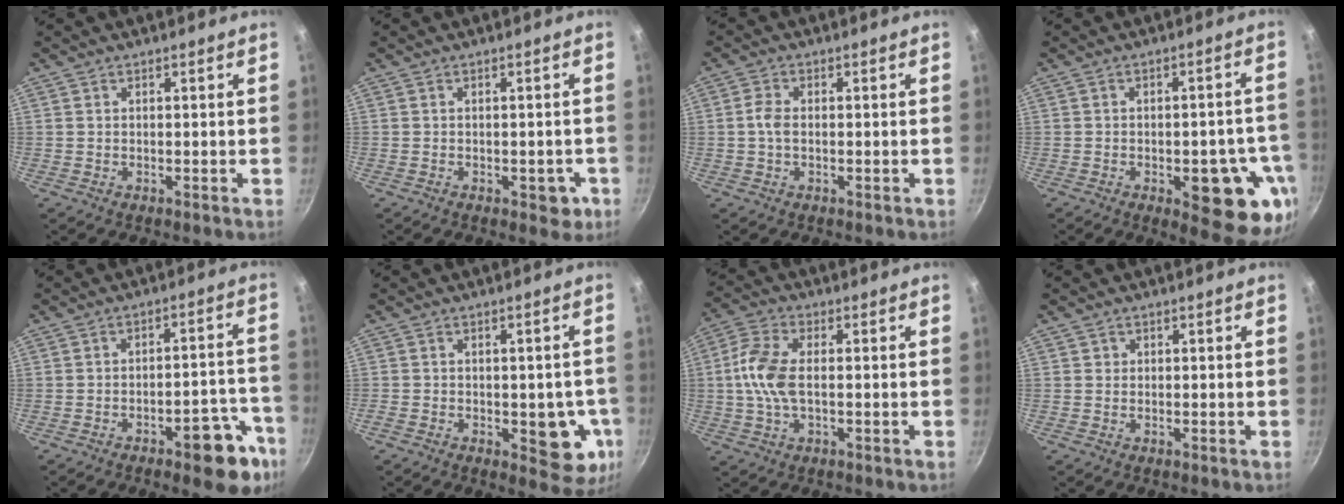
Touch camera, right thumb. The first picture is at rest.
{"total": 3.9, "force": [-1.5, 2.2, 2.8], "torque": [-0.011, 0.013, -0.012]}
{"total": 3.0, "force": [-0.2, 1.9, 2.3], "torque": [-0.051, 0.009, -0.009]}
{"total": 14.5, "force": [-4.9, 6.0, 12.3], "torque": [-0.097, 0.016, -0.060]}
{"total": 11.9, "force": [-6.5, 4.7, 8.9], "torque": [-0.061, 0.050, -0.078]}
{"total": 9.6, "force": [-2.5, 5.1, 7.7], "torque": [-0.050, 0.001, -0.028]}
{"total": 9.0, "force": [-0.1, 4.6, 7.7], "torque": [-0.163, 0.018, -0.011]}
{"total": 0.7, "force": [0.2, 0.7, 0.0], "torque": [0.006, 0.002, 0.001]}